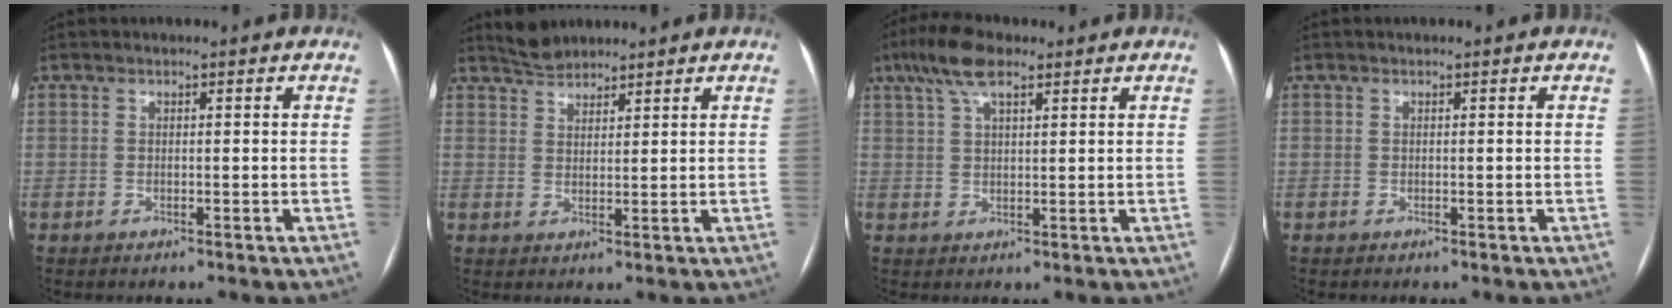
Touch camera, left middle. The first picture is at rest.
{"total": 3.4, "force": [3.3, 0.8, 0.2], "torque": [-0.007, 0.013, 0.063]}
{"total": 6.9, "force": [4.3, 2.0, 5.0], "torque": [-0.106, 0.026, 0.080]}
{"total": 0.0}